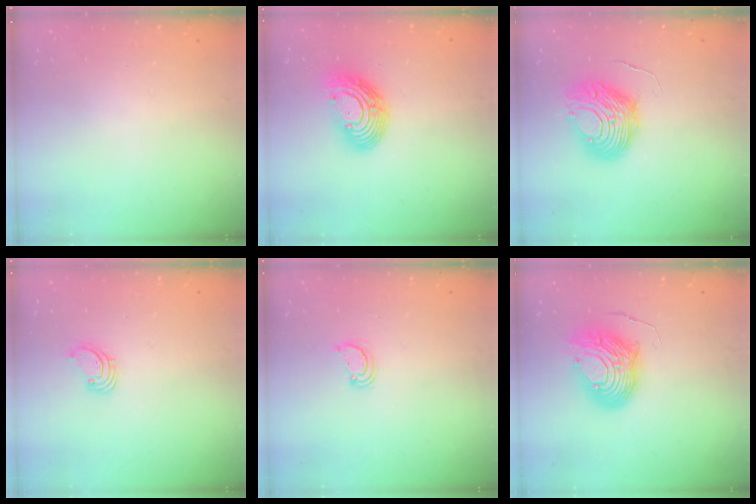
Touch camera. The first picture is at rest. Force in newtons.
{"total": 13.2, "press": 13.2, "slide": 0.8}
{"total": 10.6, "press": 10.6, "slide": 0.9}
{"total": 1.4, "press": 1.4, "slide": 0.1}
{"total": 2.5, "press": 2.5, "slide": 0.3}
{"total": 12.1, "press": 12.0, "slide": 1.2}